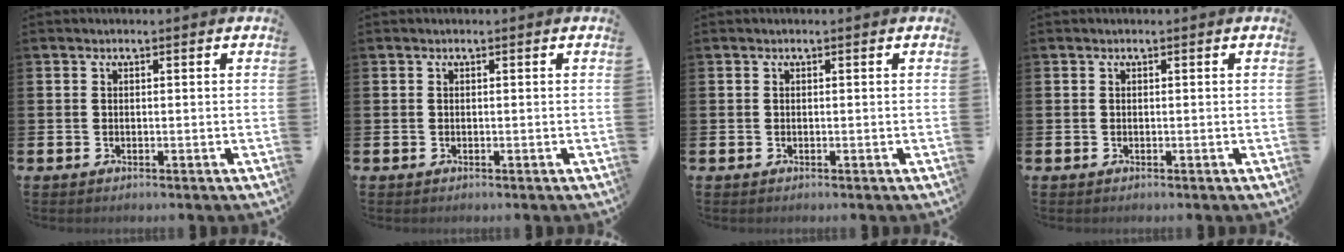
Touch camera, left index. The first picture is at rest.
{"total": 0.0}
{"total": 0.0}
{"total": 0.0}